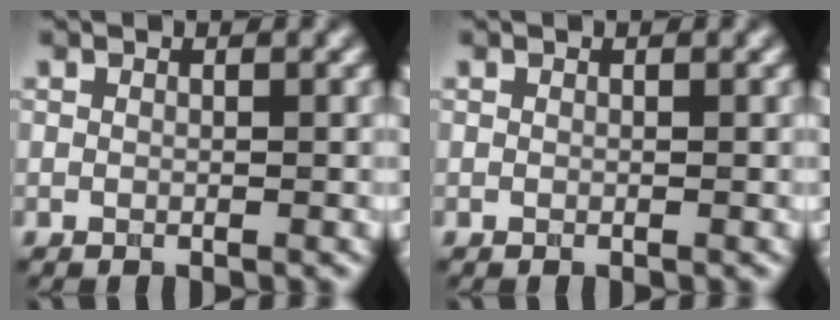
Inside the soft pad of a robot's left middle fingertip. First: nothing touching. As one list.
[{"total": 0.0}]